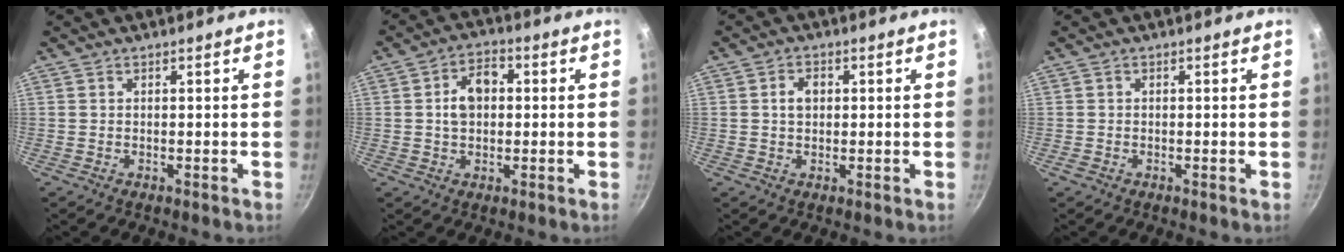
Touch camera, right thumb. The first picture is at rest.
{"total": 6.8, "force": [0.6, 4.8, 4.8], "torque": [-0.053, 0.016, 0.004]}
{"total": 3.1, "force": [0.4, 2.3, 2.0], "torque": [-0.021, 0.005, 0.007]}
{"total": 0.6, "force": [-0.3, 0.3, 0.3], "torque": [-0.005, 0.000, -0.009]}